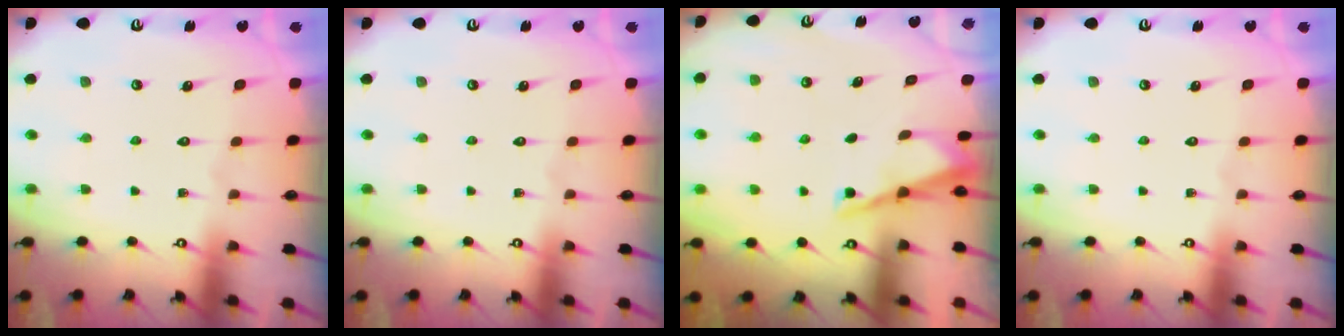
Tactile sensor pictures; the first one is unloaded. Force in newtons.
{"total": 0.0}
{"total": 2.9, "press": 2.9, "slide": 0.2}
{"total": 0.0}